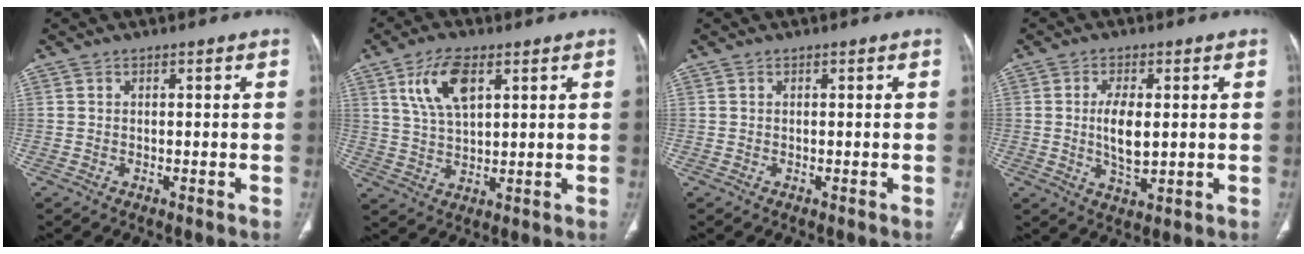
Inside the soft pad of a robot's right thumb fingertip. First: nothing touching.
{"total": 9.3, "force": [4.1, 4.2, 7.1], "torque": [-0.134, -0.011, 0.082]}
{"total": 0.0}
{"total": 7.0, "force": [0.4, 3.1, 6.3], "torque": [-0.115, -0.014, 0.010]}